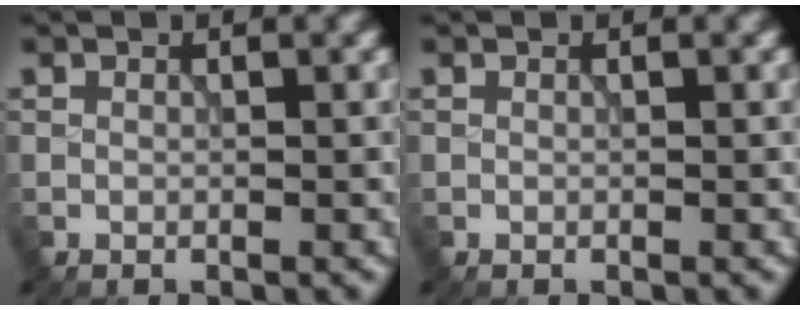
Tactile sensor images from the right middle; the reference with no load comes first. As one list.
[{"total": 0.0}]